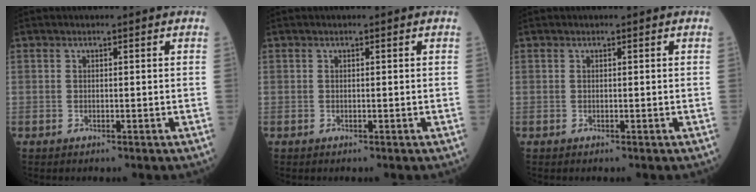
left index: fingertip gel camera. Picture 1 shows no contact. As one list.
[{"total": 0.0}, {"total": 0.0}]